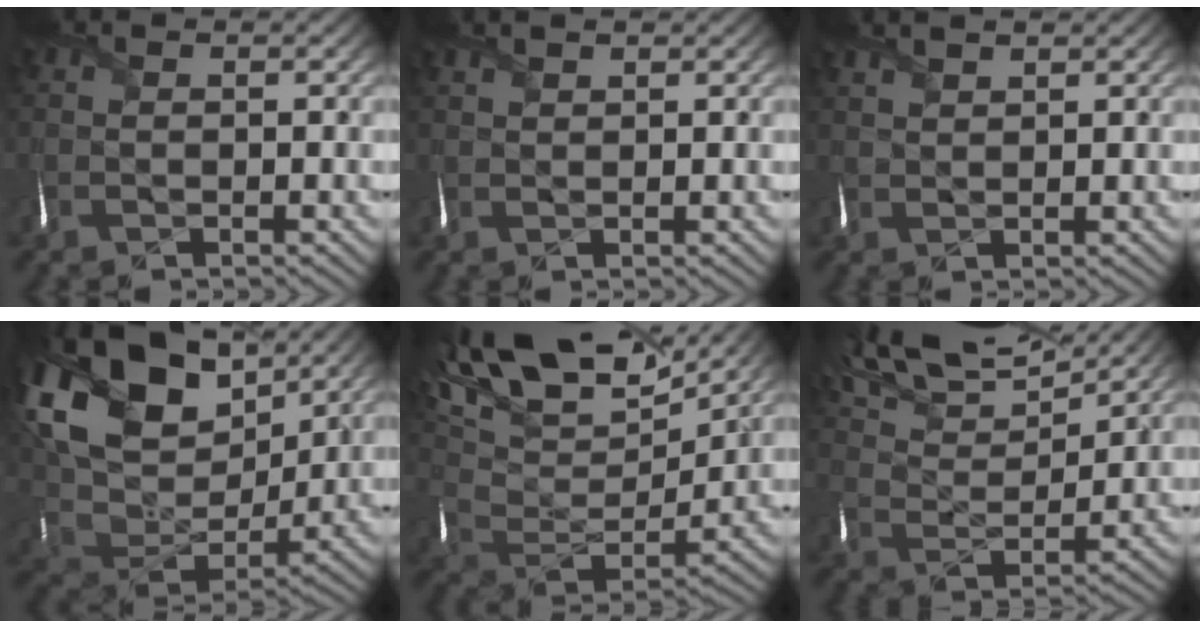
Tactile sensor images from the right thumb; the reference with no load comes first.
{"total": 1.9, "force": [1.7, 0.4, 0.8], "torque": [-0.023, 0.010, 0.035]}
{"total": 2.8, "force": [2.4, 0.7, 1.3], "torque": [-0.031, 0.007, 0.048]}
{"total": 19.8, "force": [9.3, 12.4, 12.3], "torque": [-0.297, 0.024, 0.184]}
{"total": 19.3, "force": [11.9, 8.5, 12.5], "torque": [-0.274, 0.033, 0.191]}
{"total": 14.7, "force": [11.8, 4.6, 7.6], "torque": [-0.196, 0.017, 0.180]}